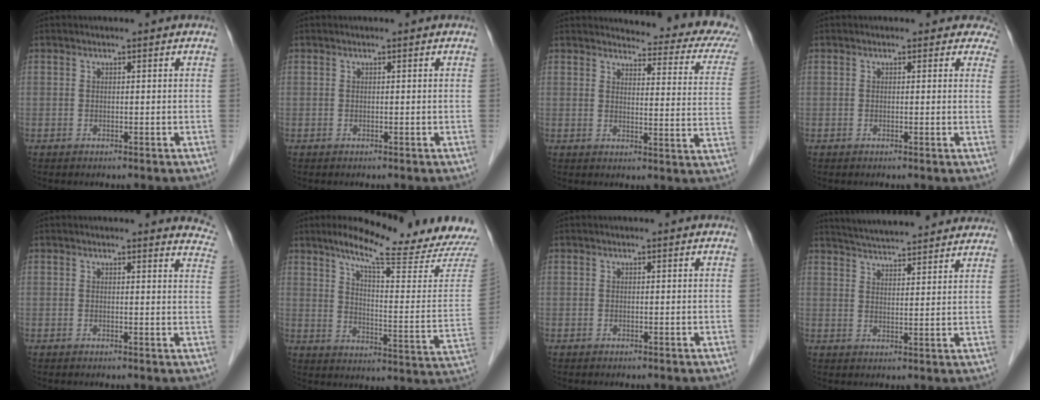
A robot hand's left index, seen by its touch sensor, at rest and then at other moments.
{"total": 0.0}
{"total": 17.1, "force": [15.7, 3.4, 5.9], "torque": [-0.041, -0.065, 0.146]}
{"total": 3.4, "force": [2.8, 1.9, 0.1], "torque": [0.027, -0.010, 0.000]}
{"total": 6.9, "force": [6.7, 1.1, 0.9], "torque": [0.021, -0.035, 0.034]}
{"total": 19.7, "force": [17.4, -0.7, 9.1], "torque": [-0.138, -0.073, 0.227]}
{"total": 0.0}
{"total": 17.5, "force": [16.1, 2.3, 6.4], "torque": [-0.097, 0.035, 0.218]}